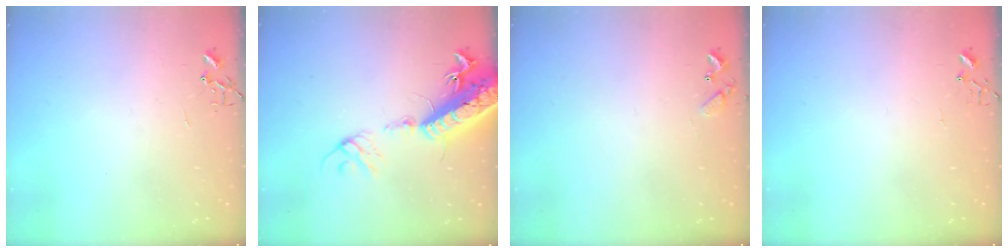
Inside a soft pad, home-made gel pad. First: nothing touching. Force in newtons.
{"total": 22.7, "press": 22.1, "slide": 4.9}
{"total": 5.5, "press": 5.5, "slide": 0.4}
{"total": 3.8, "press": 3.8, "slide": 0.5}